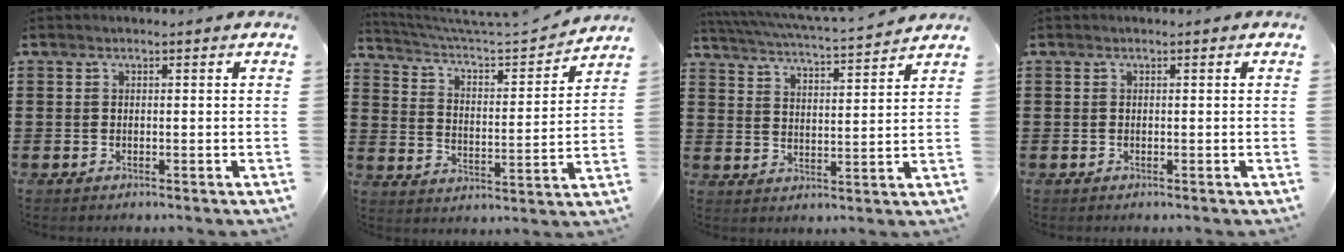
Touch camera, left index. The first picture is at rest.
{"total": 4.7, "force": [4.5, 0.3, 1.5], "torque": [-0.053, -0.041, 0.067]}
{"total": 4.4, "force": [4.1, -0.4, 1.5], "torque": [-0.050, -0.031, 0.064]}
{"total": 0.0}